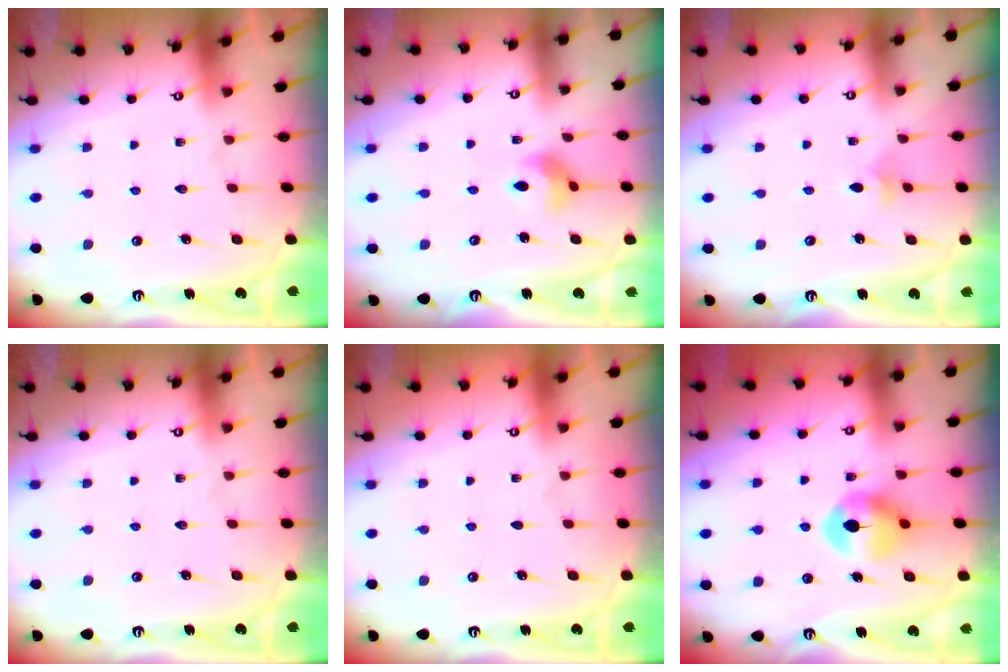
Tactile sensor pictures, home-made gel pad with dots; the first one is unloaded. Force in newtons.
{"total": 6.0, "press": 6.0, "slide": 0.6}
{"total": 3.9, "press": 3.8, "slide": 1.0}
{"total": 0.0}
{"total": 0.0}
{"total": 8.7, "press": 8.7, "slide": 0.3}